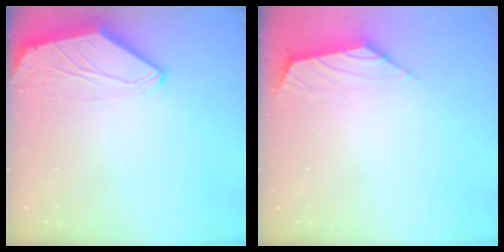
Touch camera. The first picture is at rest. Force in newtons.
{"total": 1.6, "press": 1.4, "slide": 0.7}